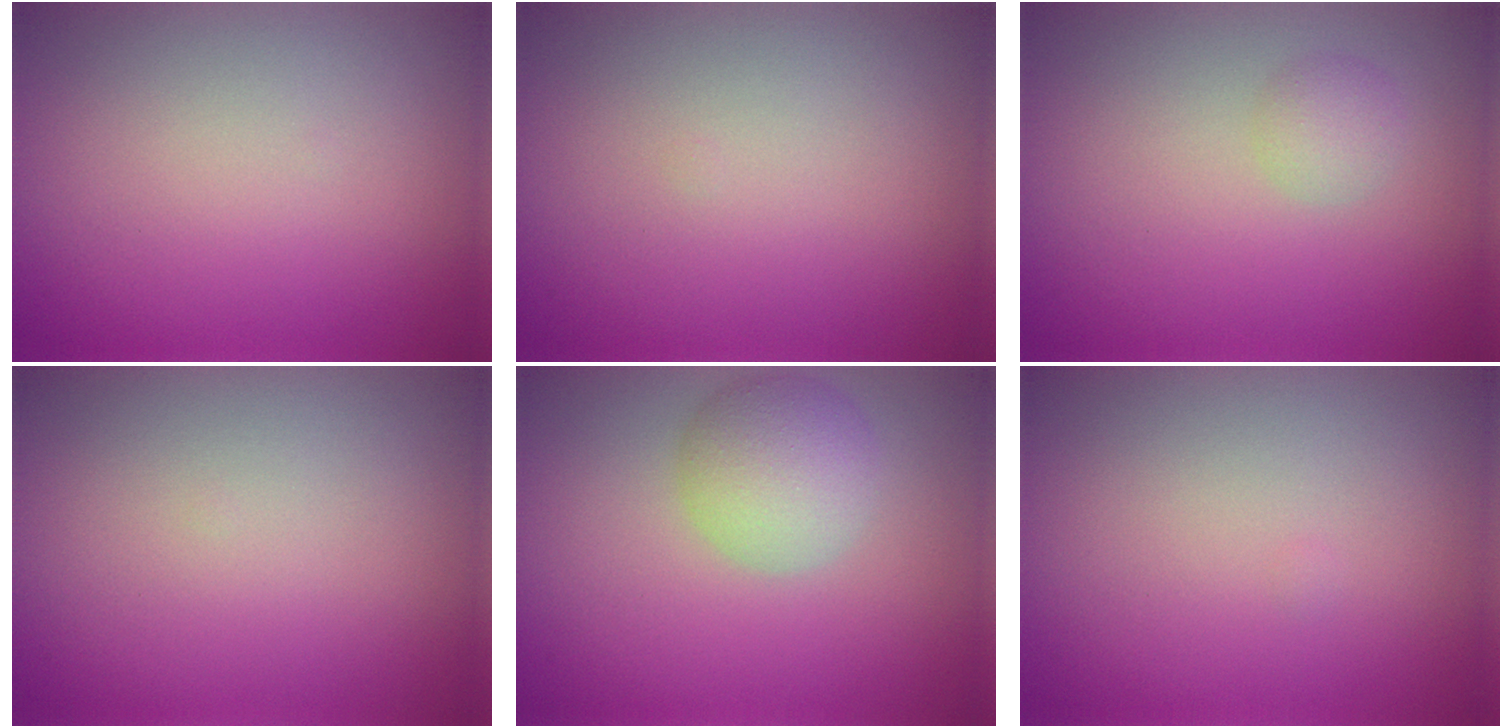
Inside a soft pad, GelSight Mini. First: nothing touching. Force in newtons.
{"total": 0.0}
{"total": 1.4, "press": 1.4, "slide": 0.1}
{"total": 0.0}
{"total": 4.1, "press": 4.1, "slide": 0.3}
{"total": 0.0}